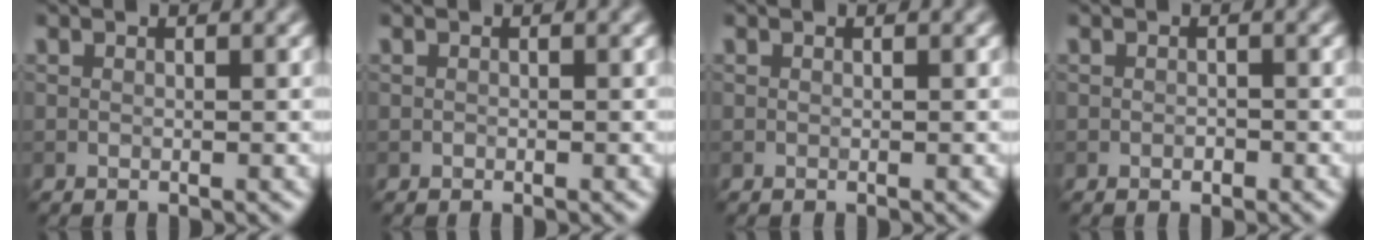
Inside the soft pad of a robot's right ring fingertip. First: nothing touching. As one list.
[{"total": 0.0}, {"total": 0.0}, {"total": 0.7, "force": [-0.3, 0.5, 0.4], "torque": [-0.007, -0.001, -0.006]}]